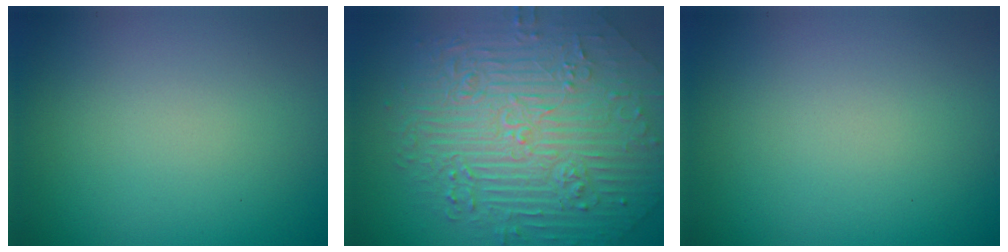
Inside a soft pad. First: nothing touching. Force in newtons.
{"total": 10.5, "press": 7.0, "slide": 7.8}
{"total": 0.0}